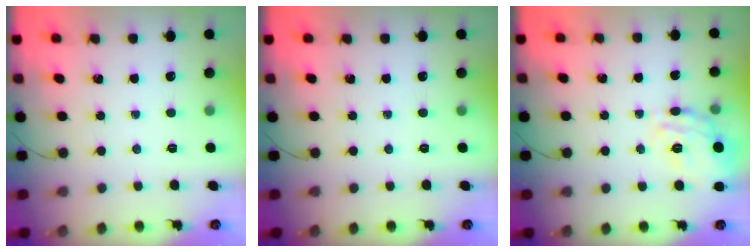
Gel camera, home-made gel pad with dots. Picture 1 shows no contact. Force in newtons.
{"total": 0.0}
{"total": 16.7, "press": 16.7, "slide": 0.5}